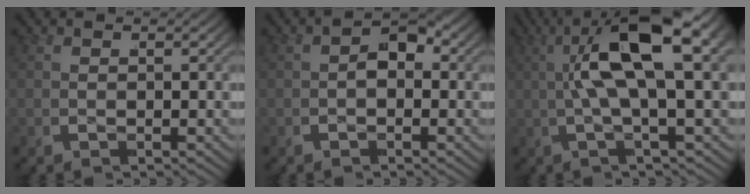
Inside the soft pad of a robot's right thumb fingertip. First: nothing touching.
{"total": 3.2, "force": [-0.4, 1.8, 2.6], "torque": [-0.044, 0.004, -0.013]}
{"total": 11.8, "force": [2.6, 3.5, 11.0], "torque": [-0.185, 0.033, 0.026]}